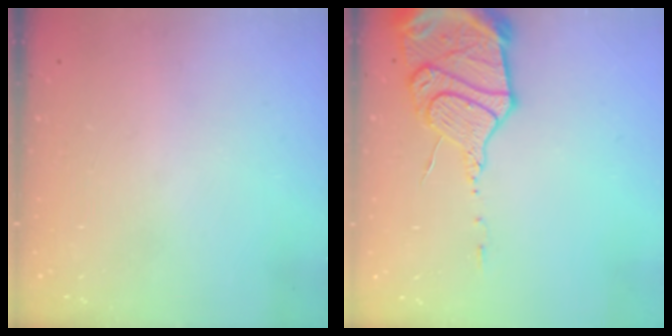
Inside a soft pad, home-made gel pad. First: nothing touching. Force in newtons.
{"total": 17.0, "press": 16.9, "slide": 1.6}